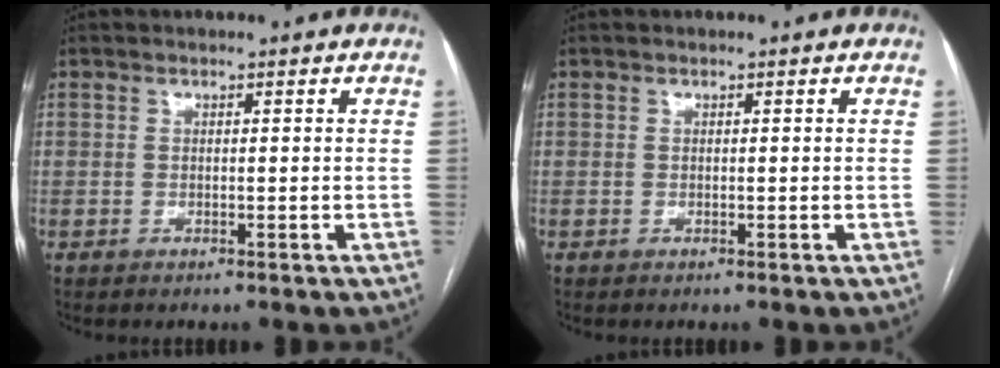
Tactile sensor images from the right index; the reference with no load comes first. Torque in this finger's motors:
{"motor_torque": [0.00, 0.00, 0.00, 0.00]}